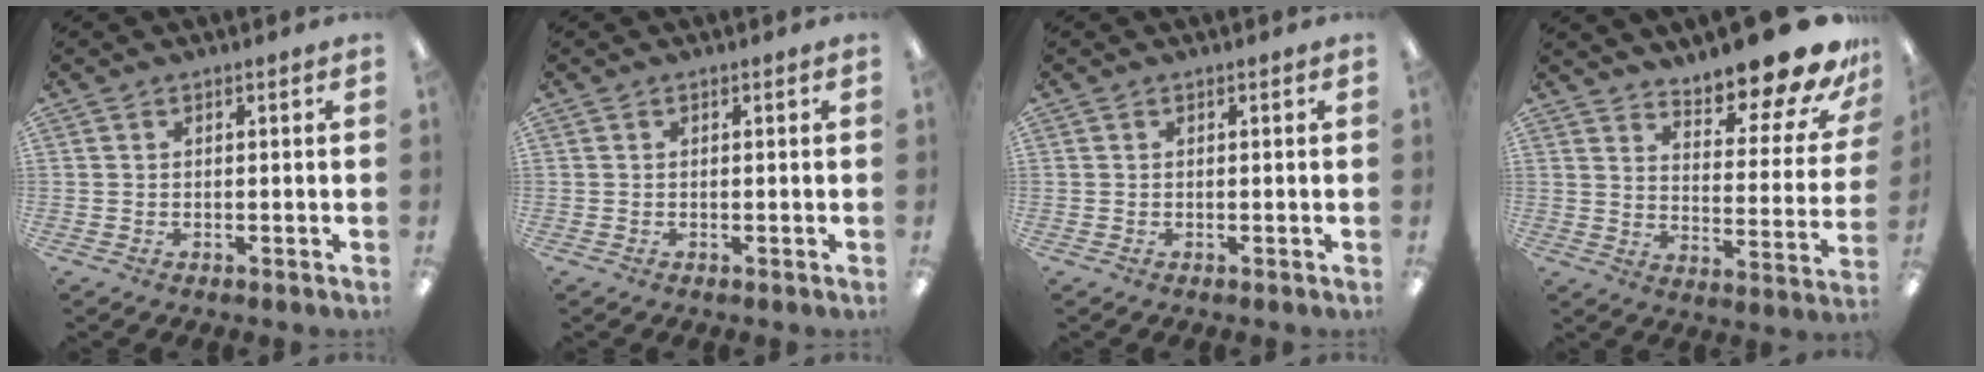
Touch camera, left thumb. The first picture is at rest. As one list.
[{"total": 0.0}, {"total": 0.0}, {"total": 16.1, "force": [13.8, 3.6, 7.4], "torque": [-0.099, -0.112, 0.229]}]